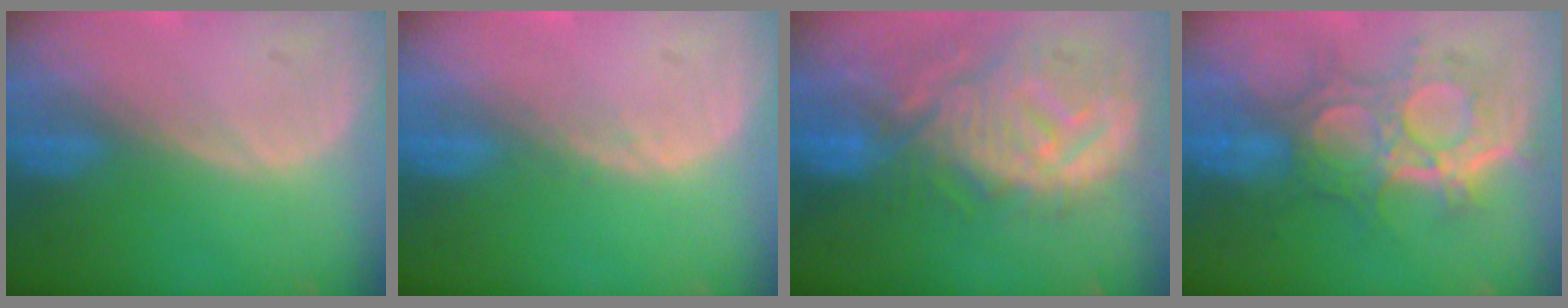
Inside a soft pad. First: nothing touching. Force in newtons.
{"total": 0.6, "press": 0.6, "slide": 0.1}
{"total": 12.4, "press": 11.1, "slide": 5.5}
{"total": 9.9, "press": 9.6, "slide": 2.6}